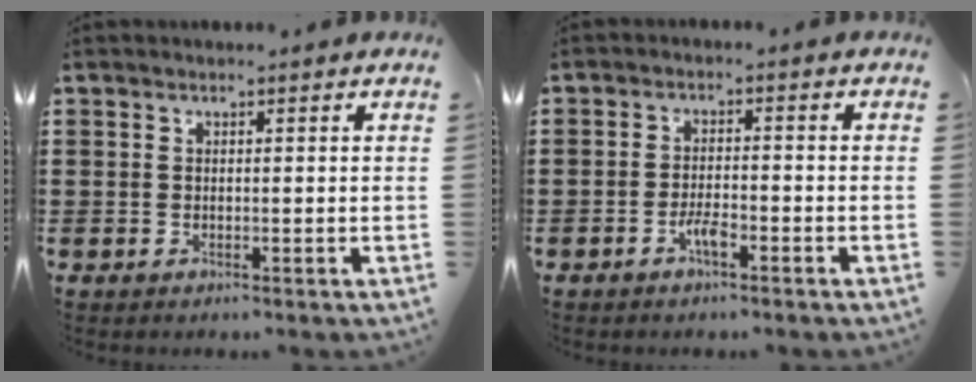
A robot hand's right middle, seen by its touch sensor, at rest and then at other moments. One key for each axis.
{"total": 3.1, "fx": -1.7, "fy": 0.8, "fz": 2.4, "tx": -0.048, "ty": 0.002, "tz": -0.033}